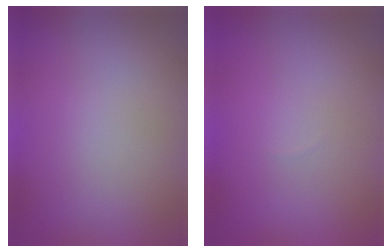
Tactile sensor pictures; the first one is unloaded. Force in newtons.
{"total": 0.0}